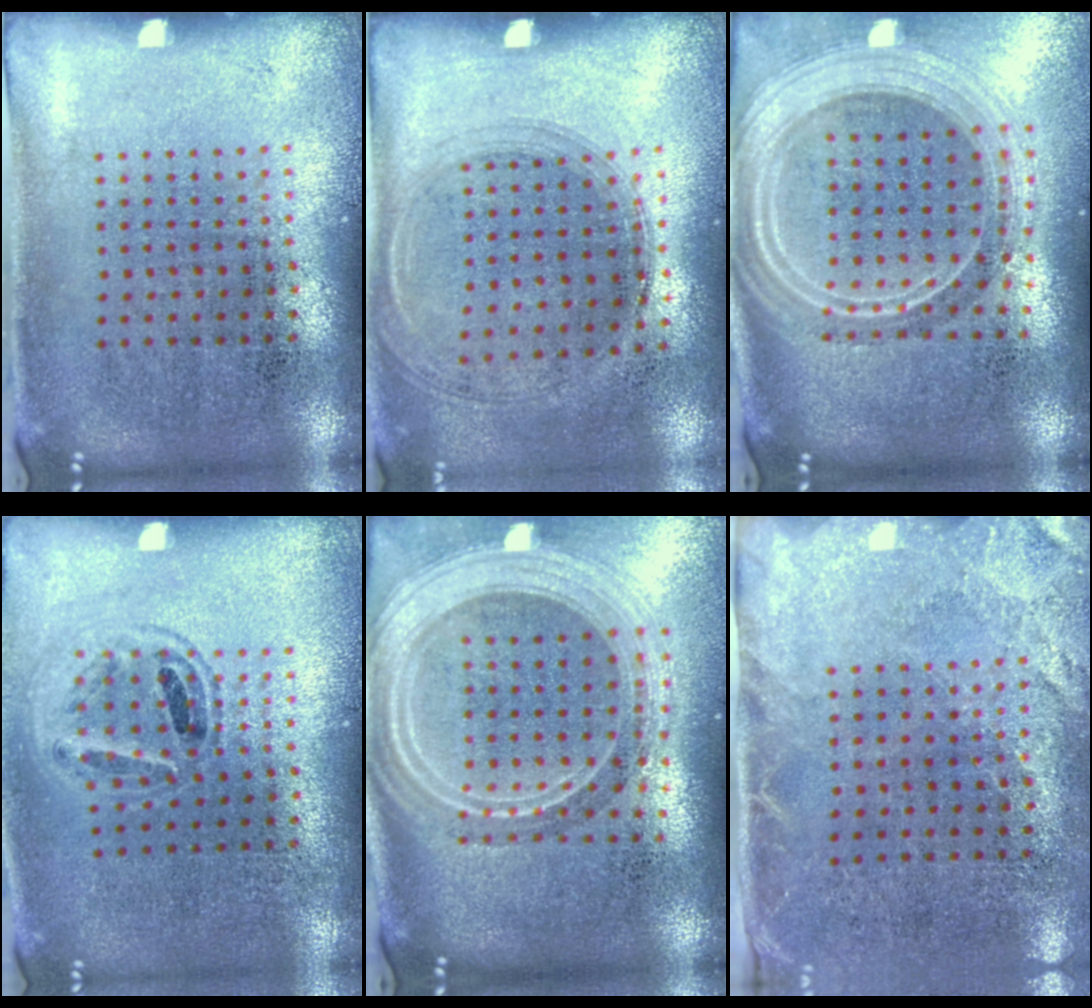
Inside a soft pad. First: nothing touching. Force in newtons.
{"total": 1.4, "press": 1.2, "slide": 0.6}
{"total": 2.7, "press": 2.2, "slide": 1.4}
{"total": 1.0, "press": 1.0, "slide": 0.3}
{"total": 2.7, "press": 2.3, "slide": 1.4}
{"total": 2.6, "press": 2.0, "slide": 1.6}